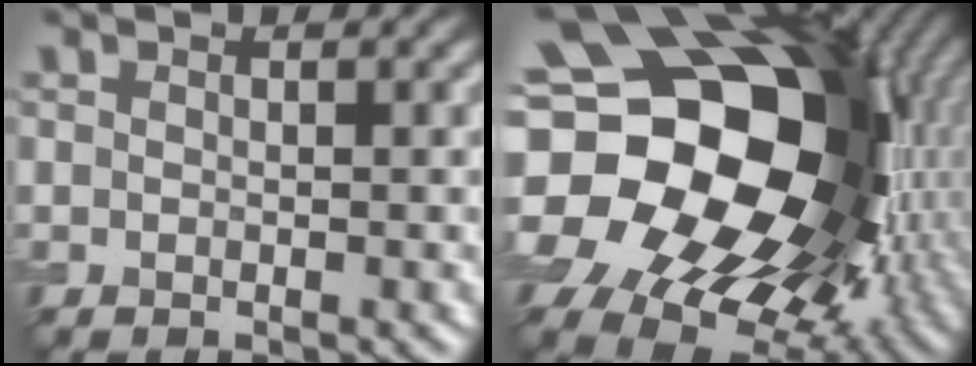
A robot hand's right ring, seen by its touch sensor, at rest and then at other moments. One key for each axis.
{"total": 22.4, "fx": 1.6, "fy": 16.0, "fz": 15.6, "tx": -0.292, "ty": 0.003, "tz": 0.015}